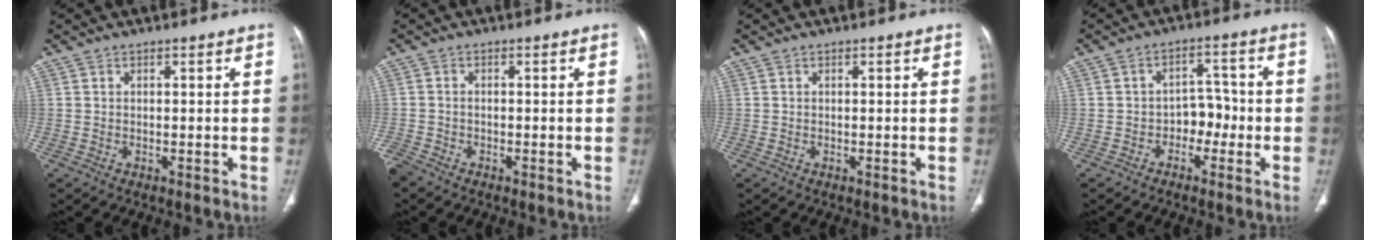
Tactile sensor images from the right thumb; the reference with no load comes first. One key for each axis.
{"total": 2.6, "fx": -2.3, "fy": 1.1, "fz": 0.7, "tx": -0.022, "ty": -0.001, "tz": -0.047}
{"total": 0.0}
{"total": 5.3, "fx": -1.9, "fy": 3.9, "fz": 3.0, "tx": -0.012, "ty": 0.030, "tz": -0.038}